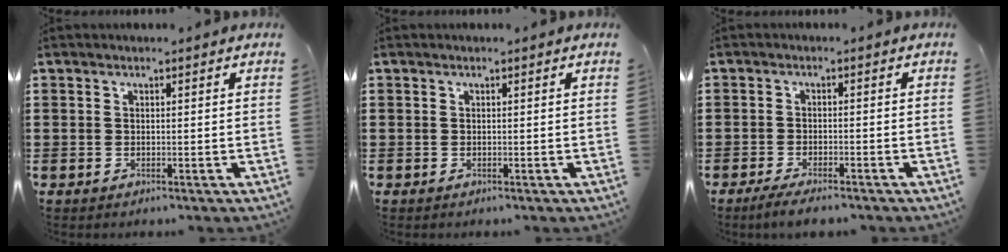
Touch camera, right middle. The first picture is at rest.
{"total": 0.0}
{"total": 2.6, "force": [-2.5, 0.2, 0.8], "torque": [-0.021, 0.001, -0.053]}